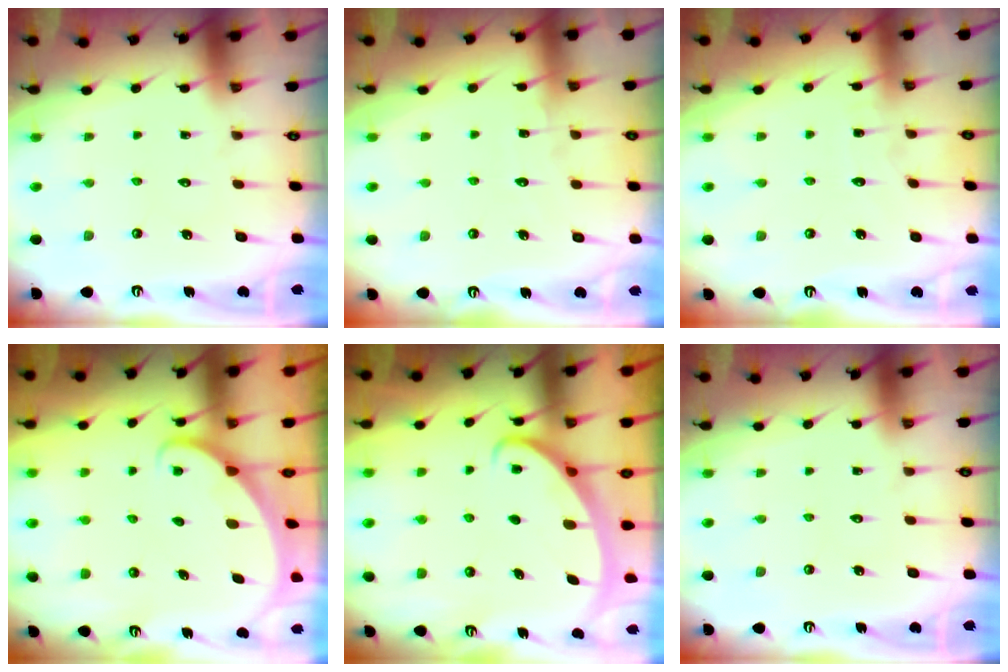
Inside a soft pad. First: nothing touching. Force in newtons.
{"total": 4.4, "press": 4.3, "slide": 0.5}
{"total": 3.6, "press": 3.6, "slide": 0.2}
{"total": 1.6, "press": 1.6, "slide": 0.0}
{"total": 2.7, "press": 2.7, "slide": 0.4}
{"total": 0.0}